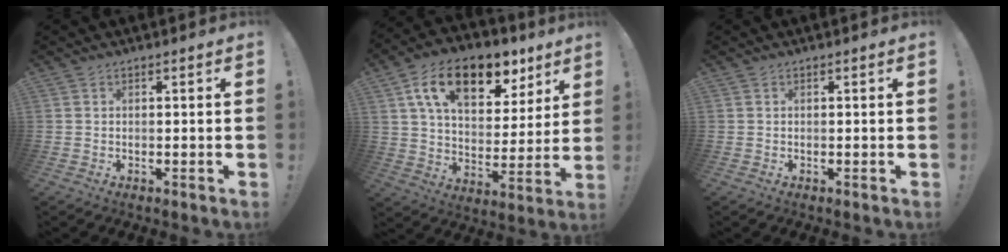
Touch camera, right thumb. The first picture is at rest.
{"total": 18.8, "force": [10.2, 10.2, 12.0], "torque": [-0.197, -0.046, 0.178]}
{"total": 0.0}